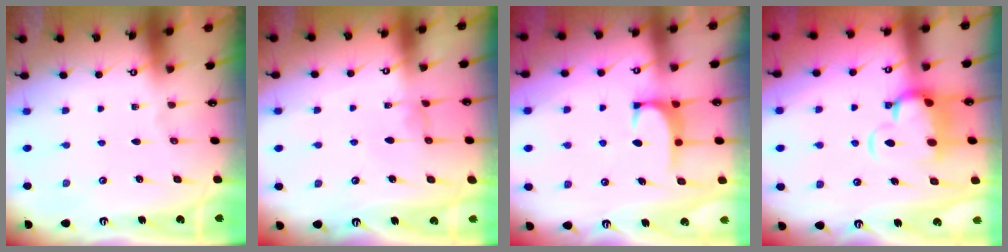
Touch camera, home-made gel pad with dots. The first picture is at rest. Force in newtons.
{"total": 1.0, "press": 0.8, "slide": 0.5}
{"total": 1.1, "press": 0.8, "slide": 0.8}
{"total": 3.7, "press": 3.5, "slide": 1.4}